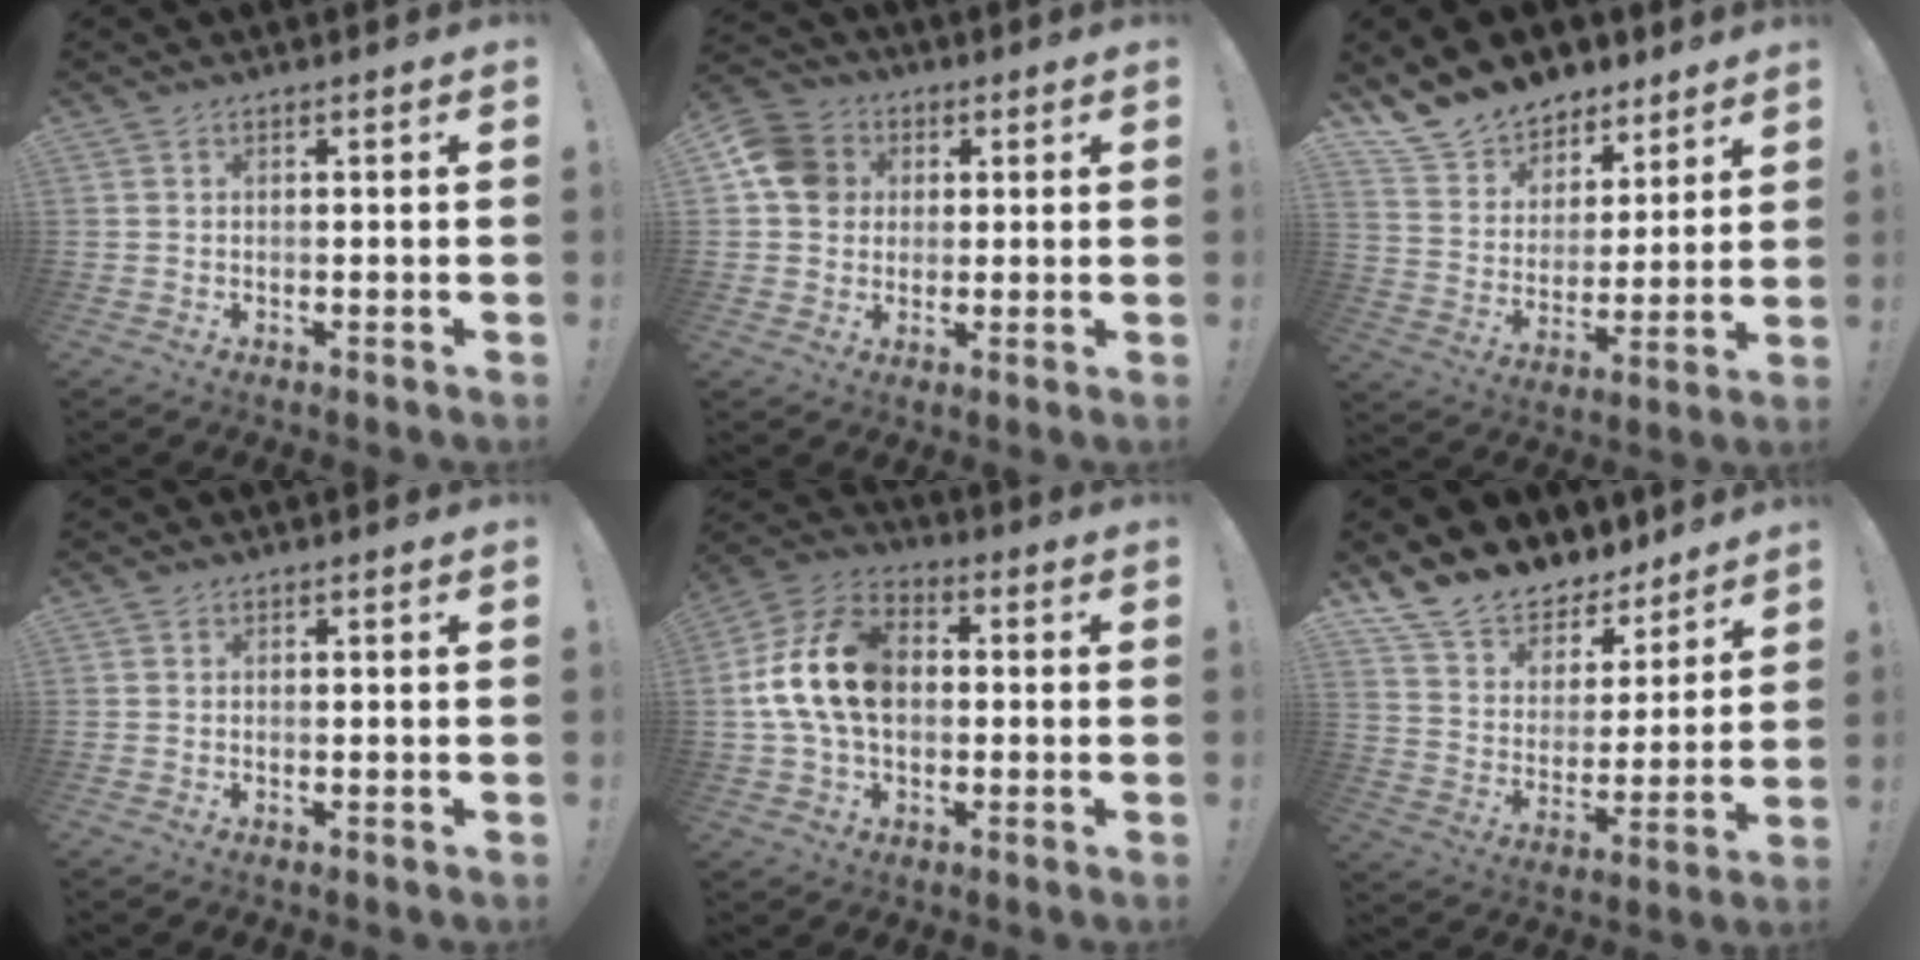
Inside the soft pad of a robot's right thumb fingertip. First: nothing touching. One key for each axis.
{"total": 11.0, "fx": 2.4, "fy": 9.6, "fz": 4.8, "tx": -0.065, "ty": -0.001, "tz": 0.049}
{"total": 13.1, "fx": 10.9, "fy": 7.0, "fz": 1.9, "tx": -0.046, "ty": -0.088, "tz": 0.205}
{"total": 0.0}
{"total": 17.0, "fx": 0.7, "fy": 11.9, "fz": 12.2, "tx": -0.217, "ty": 0.020, "tz": 0.017}
{"total": 13.4, "fx": 11.5, "fy": 6.3, "fz": 2.8, "tx": -0.067, "ty": -0.094, "tz": 0.214}